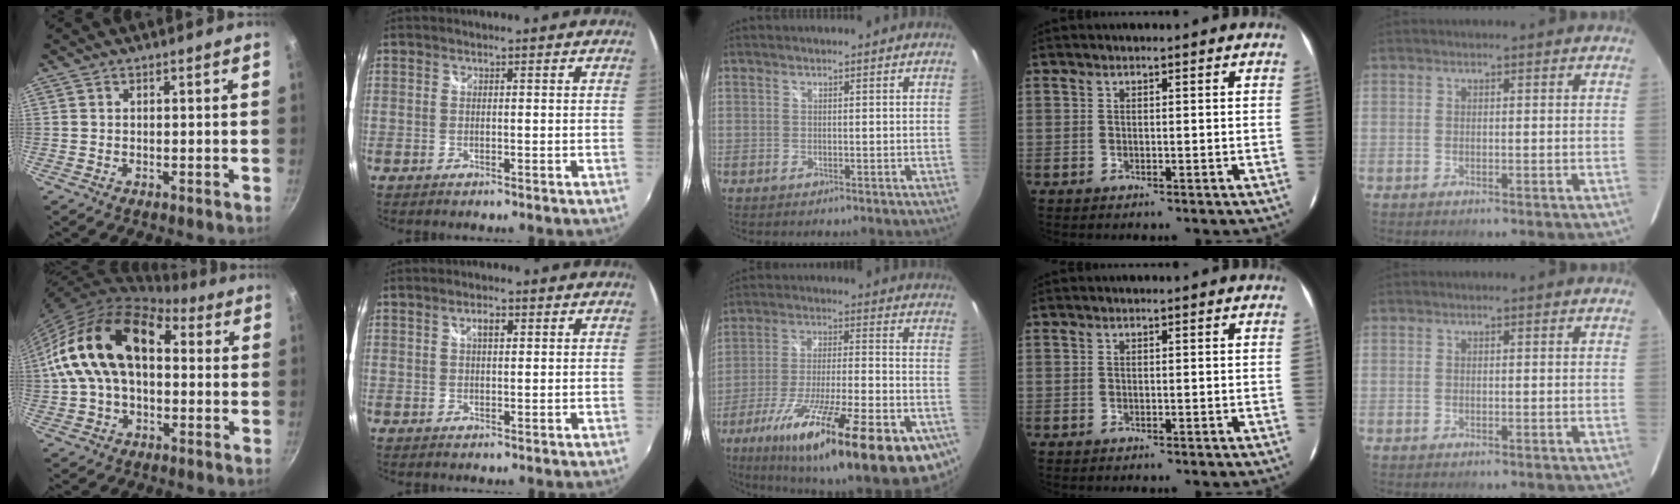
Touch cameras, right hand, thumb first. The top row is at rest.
{"thumb": {"total": 19.2, "force": [2.1, 12.3, 14.6], "torque": [-0.241, 0.045, 0.023]}, "index": {"total": 2.3, "force": [0.9, 1.0, 1.8], "torque": [-0.030, 0.006, 0.013]}, "middle": {"total": 32.1, "force": [-19.0, 7.2, 24.9], "torque": [-0.397, -0.053, -0.284]}}